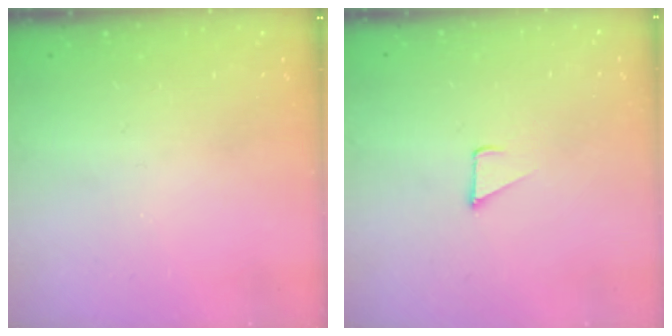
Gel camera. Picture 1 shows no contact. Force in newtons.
{"total": 2.4, "press": 2.4, "slide": 0.2}